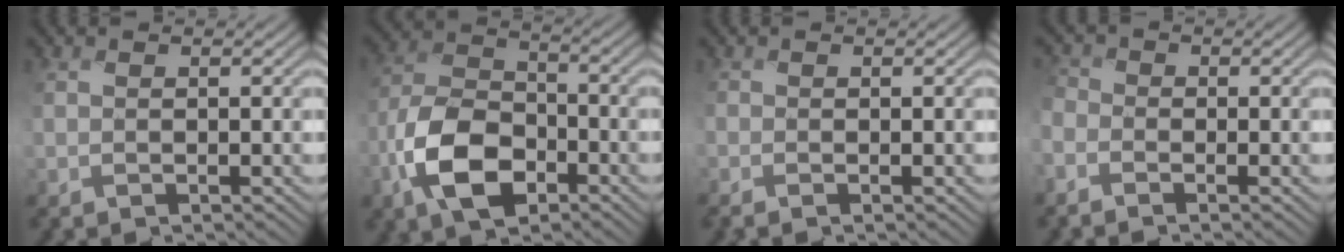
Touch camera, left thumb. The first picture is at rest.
{"total": 10.7, "force": [-4.9, 6.1, 7.2], "torque": [-0.161, -0.001, -0.107]}
{"total": 1.2, "force": [-0.9, 0.4, 0.6], "torque": [-0.021, -0.007, -0.022]}
{"total": 3.2, "force": [-2.1, 2.0, 1.3], "torque": [-0.046, -0.008, -0.052]}